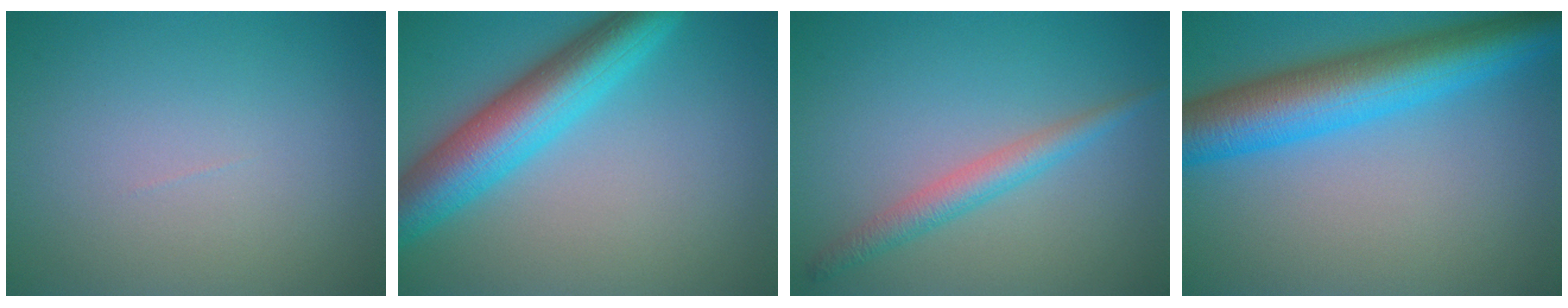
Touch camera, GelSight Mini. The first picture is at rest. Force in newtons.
{"total": 7.7, "press": 7.7, "slide": 0.2}
{"total": 2.6, "press": 2.6, "slide": 0.1}
{"total": 9.3, "press": 9.3, "slide": 0.2}